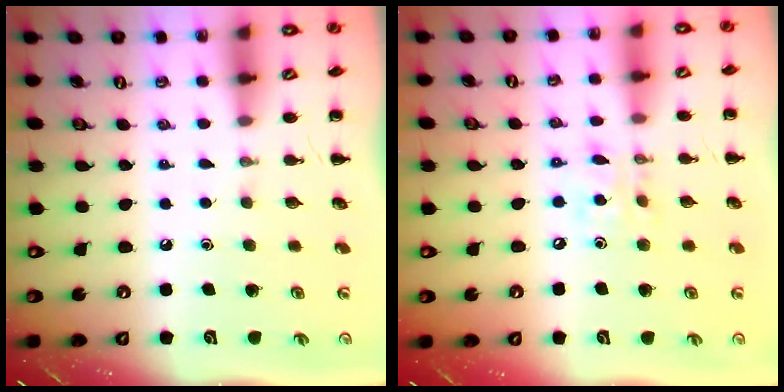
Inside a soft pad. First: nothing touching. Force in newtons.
{"total": 8.1, "press": 7.9, "slide": 1.6}